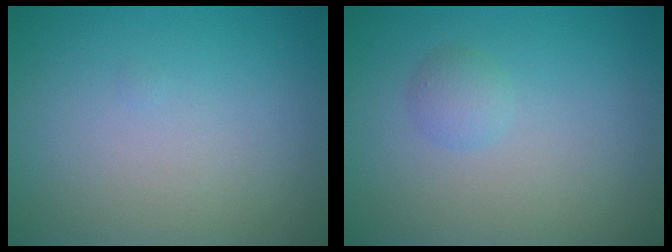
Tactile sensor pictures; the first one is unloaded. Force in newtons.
{"total": 1.3, "press": 1.3, "slide": 0.1}